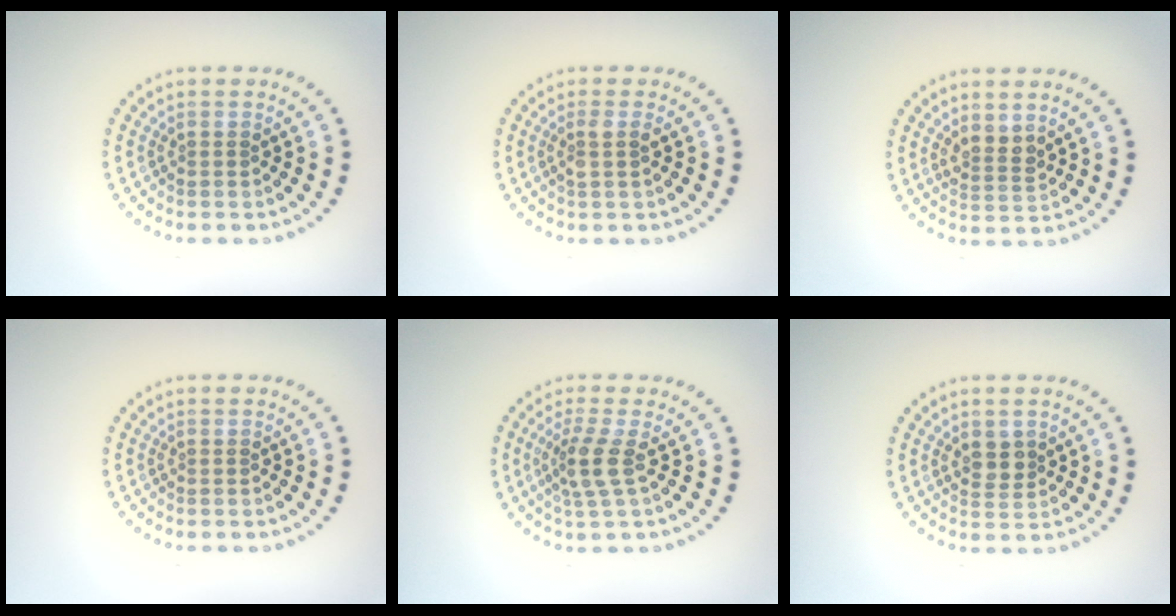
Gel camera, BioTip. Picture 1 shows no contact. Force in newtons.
{"total": 1.4, "press": 1.2, "slide": 0.8}
{"total": 2.0, "press": 1.7, "slide": 1.1}
{"total": 0.0}
{"total": 2.7, "press": 2.0, "slide": 1.8}
{"total": 1.8, "press": 1.7, "slide": 0.7}